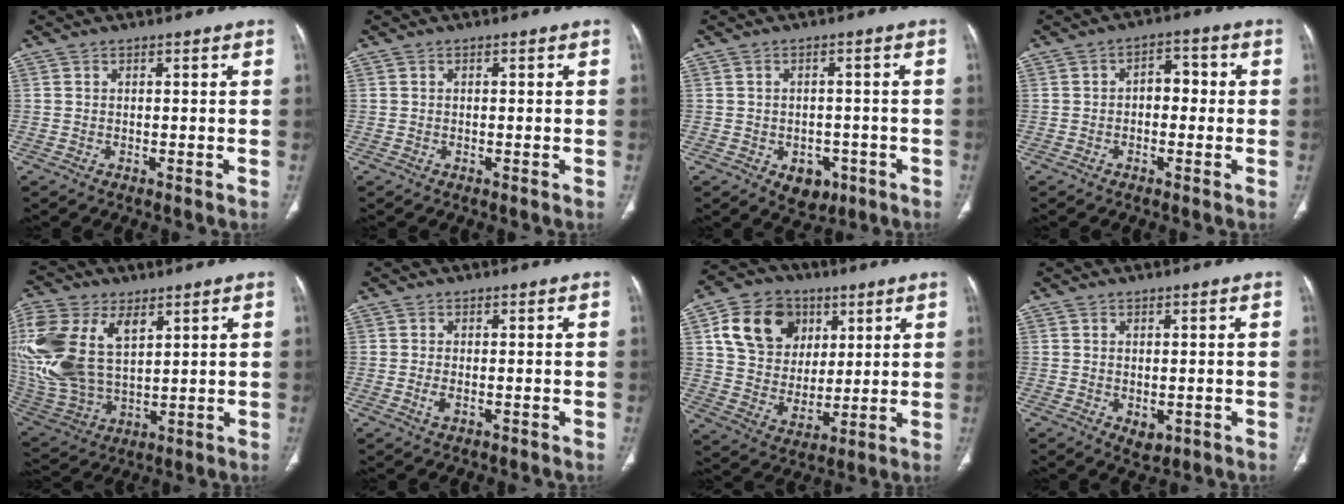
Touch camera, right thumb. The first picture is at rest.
{"total": 0.0}
{"total": 5.7, "force": [-2.4, 4.2, 3.0], "torque": [-0.016, 0.012, -0.022]}
{"total": 4.5, "force": [-0.2, 2.9, 3.4], "torque": [-0.028, 0.019, -0.013]}
{"total": 22.6, "force": [7.3, 13.5, 16.6], "torque": [-0.391, -0.011, 0.148]}
{"total": 2.0, "force": [-0.5, 1.0, 1.6], "torque": [-0.038, -0.001, -0.010]}
{"total": 16.3, "force": [6.0, 12.8, 8.0], "torque": [-0.113, -0.013, 0.112]}
{"total": 2.7, "force": [-0.6, 1.9, 1.9], "torque": [-0.022, -0.005, 0.002]}